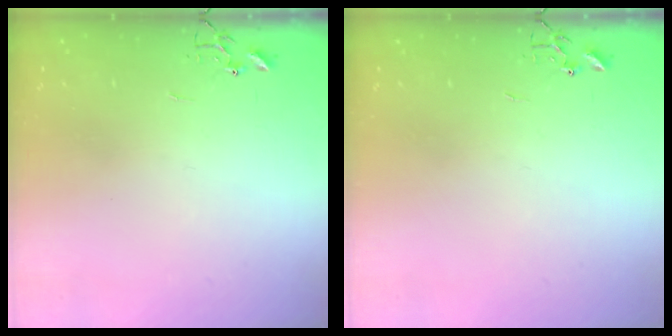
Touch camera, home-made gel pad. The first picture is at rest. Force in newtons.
{"total": 0.0}